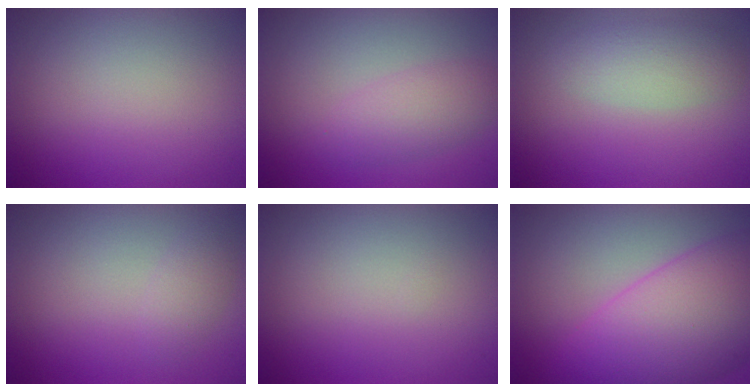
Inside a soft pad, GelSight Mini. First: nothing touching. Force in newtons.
{"total": 2.7, "press": 2.7, "slide": 0.1}
{"total": 3.0, "press": 3.0, "slide": 0.2}
{"total": 1.5, "press": 1.5, "slide": 0.1}
{"total": 0.0}
{"total": 10.9, "press": 10.9, "slide": 0.3}